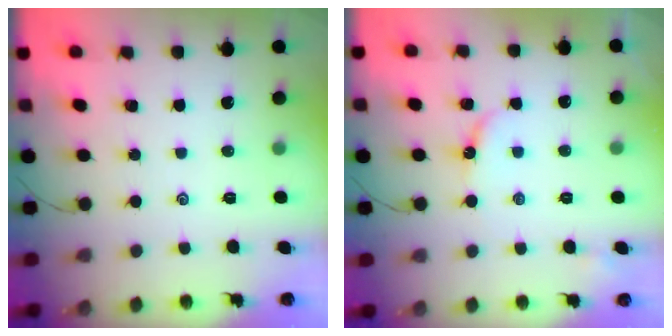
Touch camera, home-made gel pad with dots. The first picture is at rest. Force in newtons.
{"total": 5.6, "press": 5.6, "slide": 0.5}